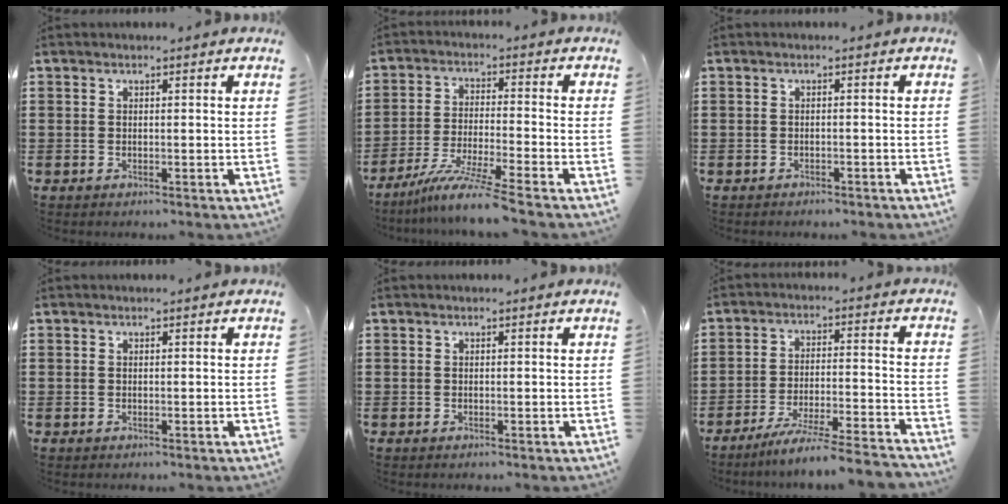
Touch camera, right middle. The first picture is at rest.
{"total": 7.3, "force": [-6.0, -0.6, 4.1], "torque": [-0.083, -0.020, -0.116]}
{"total": 0.8, "force": [-0.8, 0.2, 0.1], "torque": [-0.004, 0.000, -0.017]}
{"total": 0.0}
{"total": 0.0}
{"total": 6.7, "force": [-6.1, -0.6, 2.8], "torque": [-0.052, -0.015, -0.116]}